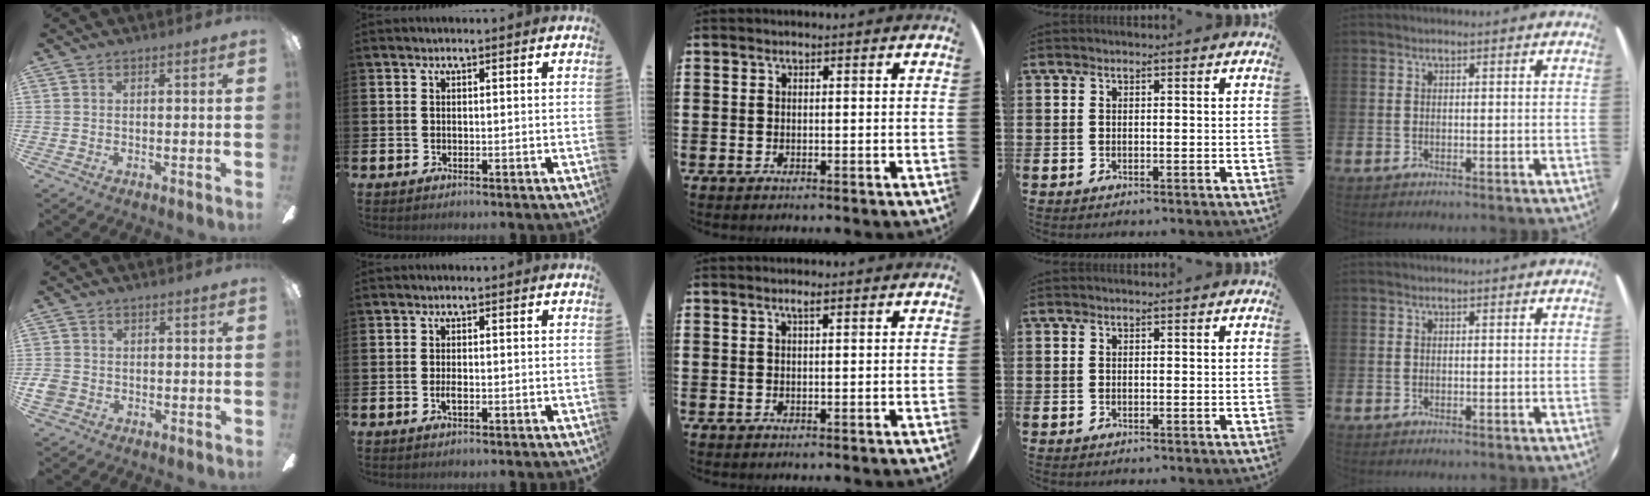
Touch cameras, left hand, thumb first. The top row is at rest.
{"thumb": {"total": 3.2, "force": [-0.9, 2.7, 1.5], "torque": [-0.029, 0.006, -0.017]}, "index": {"total": 1.3, "force": [-0.4, 0.5, 1.2], "torque": [-0.029, 0.003, -0.005]}, "middle": {"total": 1.1, "force": [0.6, 0.1, 0.9], "torque": [-0.019, 0.002, 0.011]}}